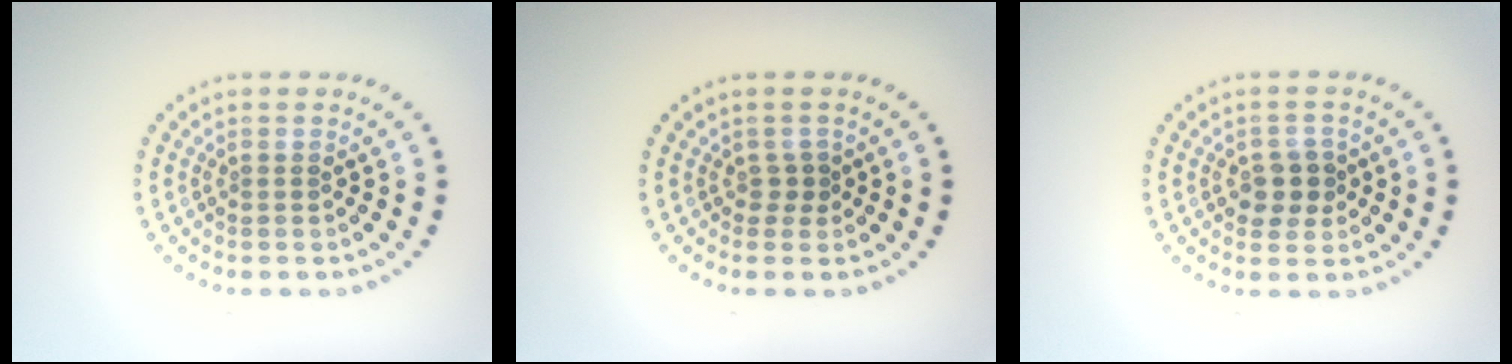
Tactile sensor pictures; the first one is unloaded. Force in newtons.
{"total": 1.0, "press": 0.8, "slide": 0.5}
{"total": 2.5, "press": 2.4, "slide": 0.6}